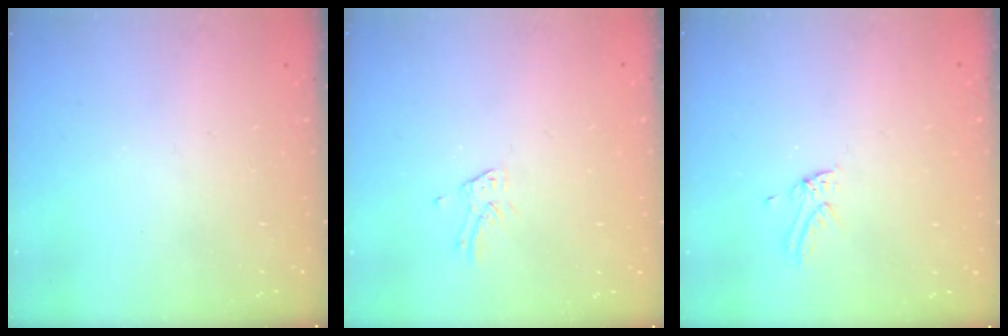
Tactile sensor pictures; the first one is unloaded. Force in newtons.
{"total": 1.2, "press": 1.2, "slide": 0.1}
{"total": 2.0, "press": 2.0, "slide": 0.1}